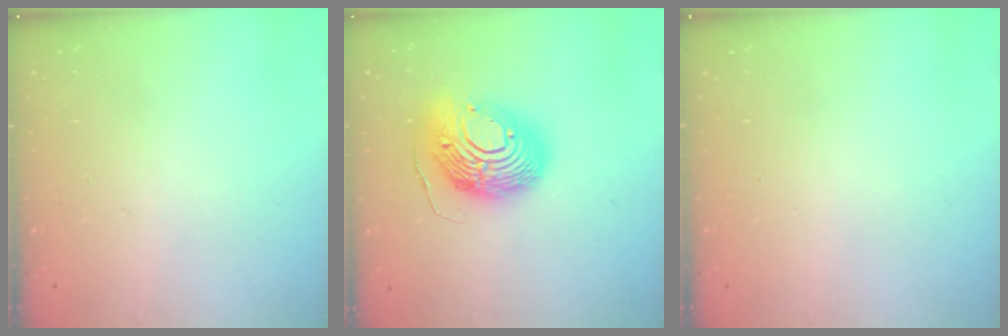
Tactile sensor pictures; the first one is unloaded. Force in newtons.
{"total": 16.9, "press": 16.8, "slide": 1.6}
{"total": 0.0}